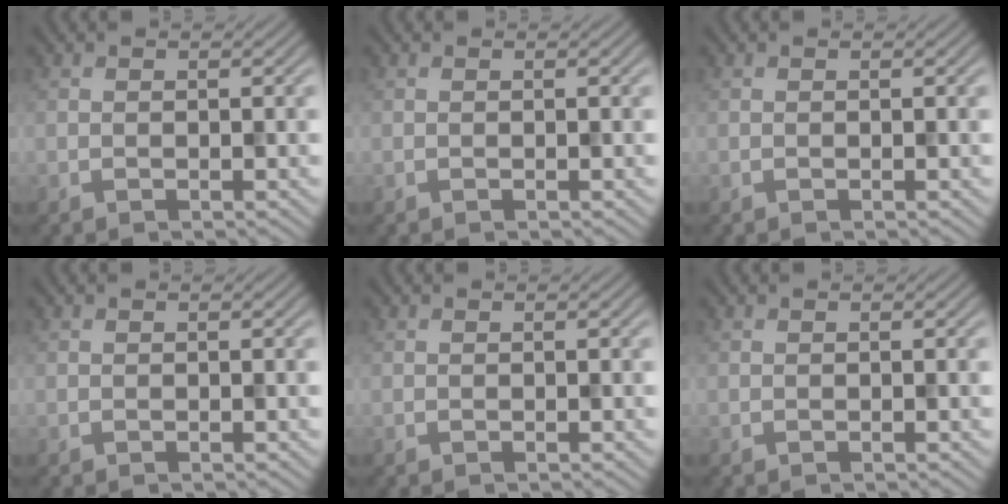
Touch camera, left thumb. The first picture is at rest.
{"total": 0.0}
{"total": 0.0}
{"total": 0.0}
{"total": 0.0}
{"total": 0.0}